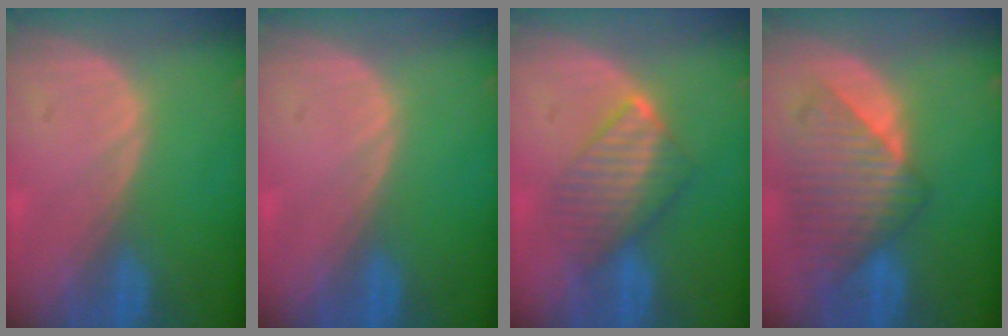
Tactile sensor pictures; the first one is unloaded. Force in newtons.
{"total": 0.0}
{"total": 6.4, "press": 6.4, "slide": 0.8}
{"total": 8.9, "press": 8.1, "slide": 3.8}